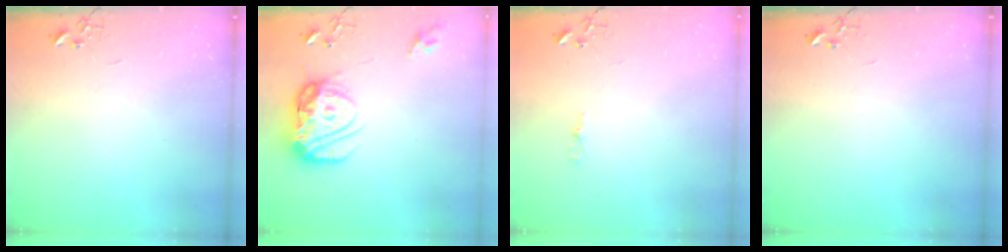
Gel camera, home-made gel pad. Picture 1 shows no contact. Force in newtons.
{"total": 17.6, "press": 17.5, "slide": 1.6}
{"total": 3.1, "press": 3.1, "slide": 0.3}
{"total": 0.0}